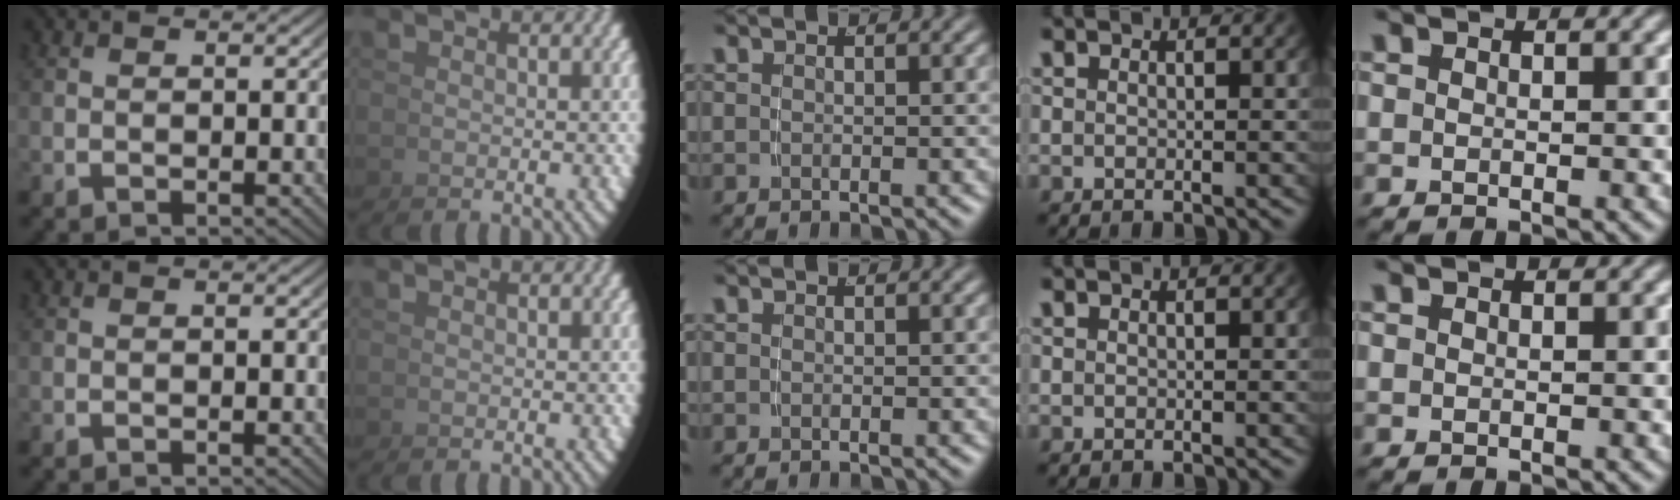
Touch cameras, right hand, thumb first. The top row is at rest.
{}